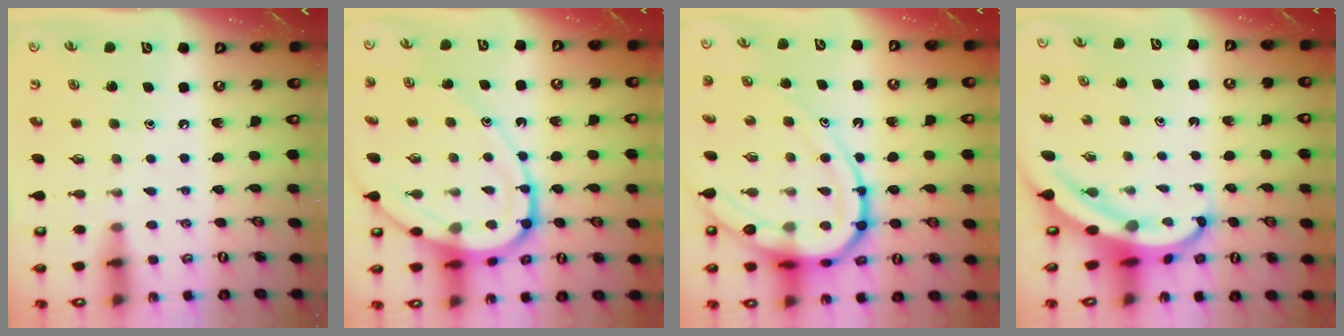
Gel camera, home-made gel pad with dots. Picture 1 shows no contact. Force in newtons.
{"total": 15.0, "press": 14.9, "slide": 1.6}
{"total": 20.5, "press": 20.4, "slide": 2.0}
{"total": 6.8, "press": 6.8, "slide": 0.7}